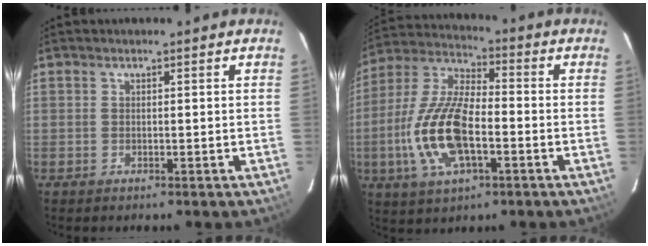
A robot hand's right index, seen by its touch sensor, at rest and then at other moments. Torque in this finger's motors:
{"motor_torque": [2.03, -0.11, 1.05, 0.18]}